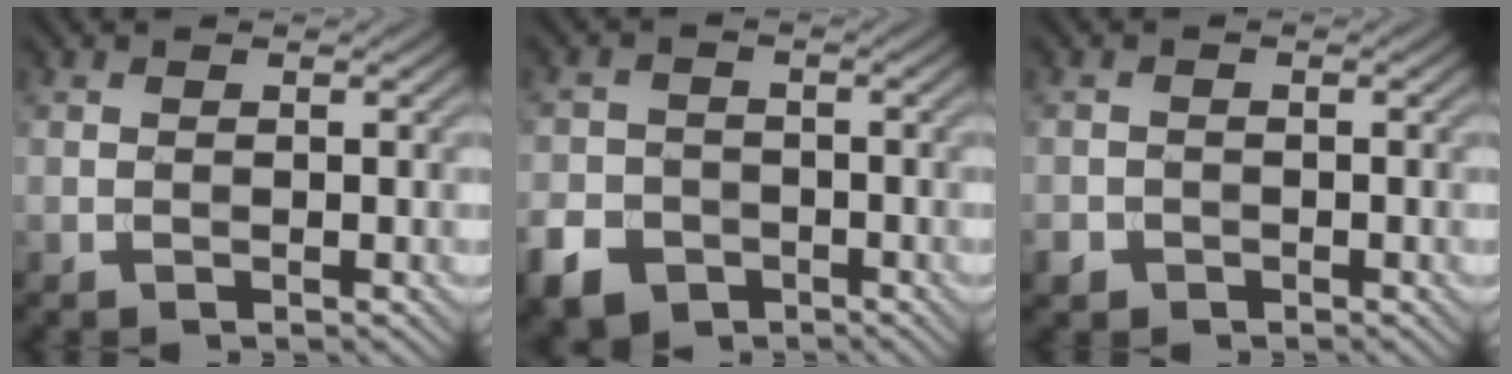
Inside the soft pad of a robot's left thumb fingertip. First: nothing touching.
{"total": 5.9, "force": [-3.4, 4.2, 2.3], "torque": [-0.056, -0.011, -0.070]}
{"total": 1.7, "force": [-1.0, 1.3, 0.4], "torque": [-0.009, -0.006, -0.024]}